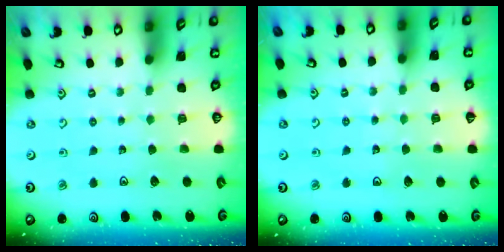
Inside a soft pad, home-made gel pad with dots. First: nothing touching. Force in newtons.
{"total": 3.5, "press": 3.4, "slide": 0.3}